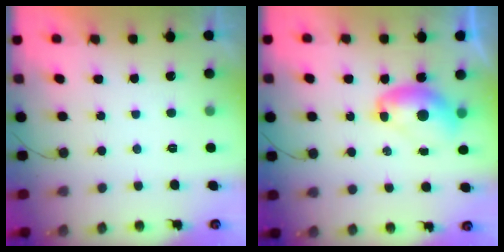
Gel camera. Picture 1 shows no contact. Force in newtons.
{"total": 9.3, "press": 9.3, "slide": 1.1}